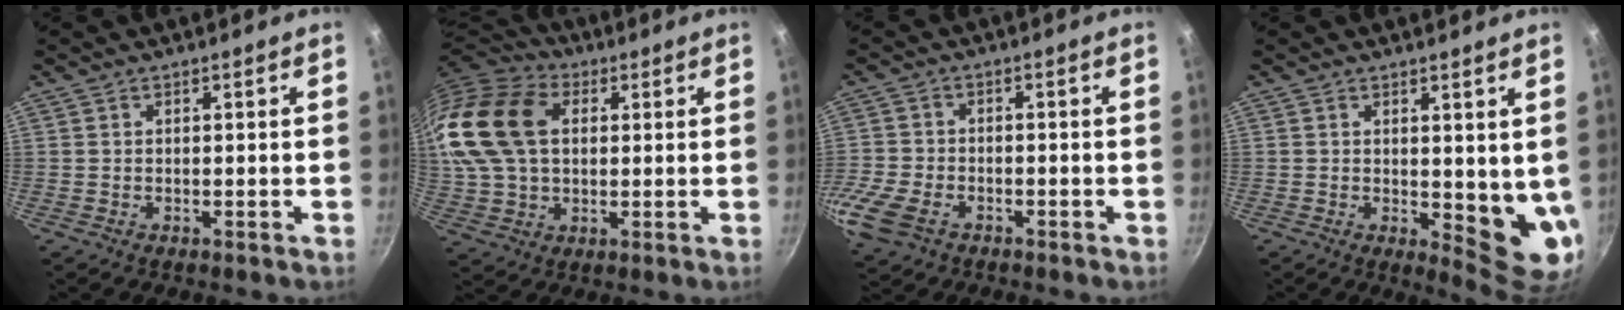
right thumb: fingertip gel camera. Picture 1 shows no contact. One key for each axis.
{"total": 21.8, "fx": 4.8, "fy": 15.0, "fz": 15.1, "tx": -0.301, "ty": 0.018, "tz": 0.082}
{"total": 10.2, "fx": -4.9, "fy": 6.6, "fz": 6.0, "tx": -0.151, "ty": 0.005, "tz": -0.103}
{"total": 7.9, "fx": 1.6, "fy": 3.3, "fz": 7.0, "tx": -0.082, "ty": -0.026, "tz": 0.028}